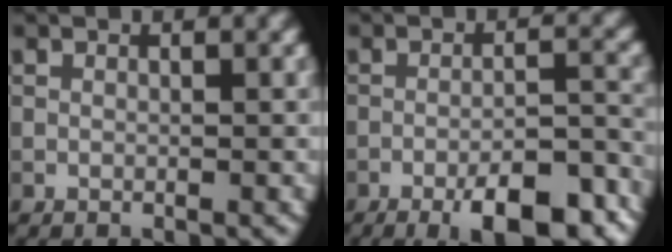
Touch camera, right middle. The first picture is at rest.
{"total": 8.2, "force": [-5.1, 2.2, 6.1], "torque": [-0.088, 0.002, -0.070]}